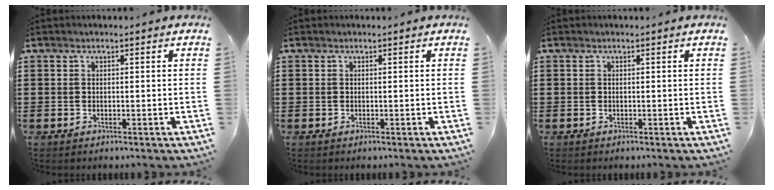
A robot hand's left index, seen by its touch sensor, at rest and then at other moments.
{"total": 0.0}
{"total": 0.0}